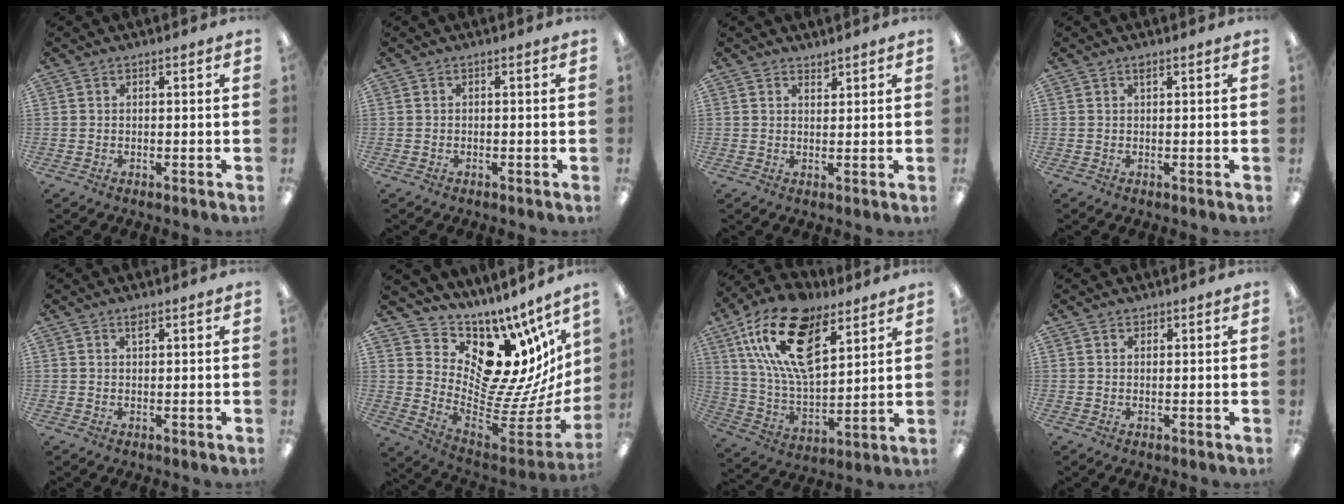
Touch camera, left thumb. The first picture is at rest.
{"total": 0.0}
{"total": 1.6, "force": [1.6, 0.3, -0.2], "torque": [0.011, -0.014, 0.029]}
{"total": 0.7, "force": [0.5, 0.1, 0.6], "torque": [-0.012, -0.002, 0.008]}
{"total": 1.2, "force": [0.8, 0.3, 0.8], "torque": [-0.011, -0.005, 0.013]}
{"total": 14.5, "force": [7.5, 9.4, 8.1], "torque": [-0.081, -0.109, 0.143]}
{"total": 21.3, "force": [11.5, 10.5, 14.5], "torque": [-0.281, -0.052, 0.202]}
{"total": 0.7, "force": [0.5, 0.5, 0.1], "torque": [0.004, -0.004, 0.009]}